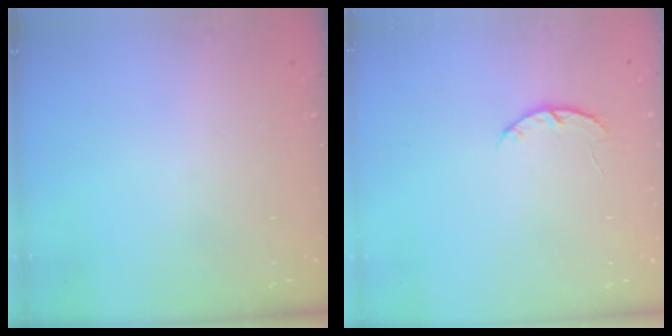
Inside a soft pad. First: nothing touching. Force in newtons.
{"total": 3.4, "press": 3.4, "slide": 0.6}